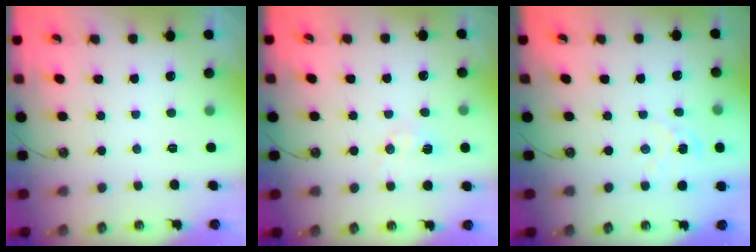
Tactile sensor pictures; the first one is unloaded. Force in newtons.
{"total": 6.3, "press": 6.3, "slide": 0.6}
{"total": 1.3, "press": 1.3, "slide": 0.2}